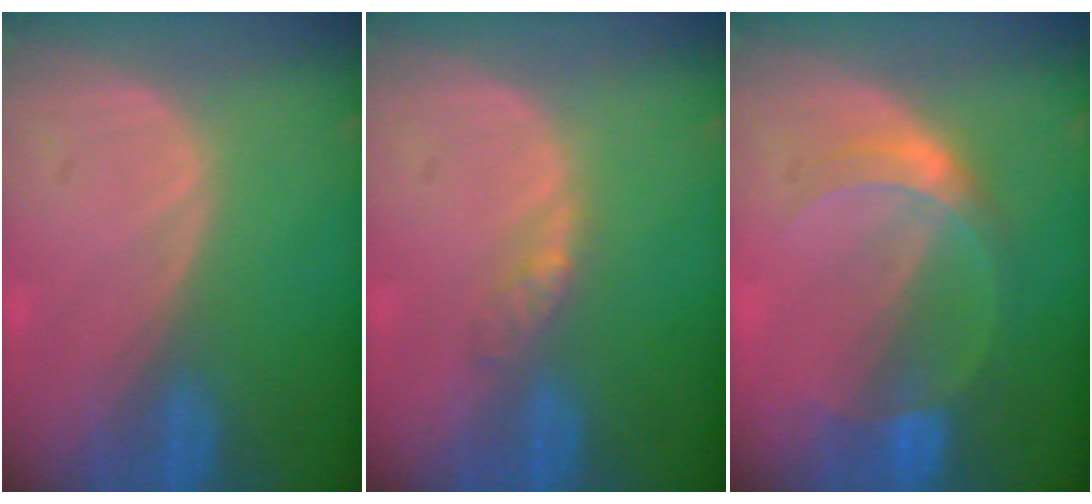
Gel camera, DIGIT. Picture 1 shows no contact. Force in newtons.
{"total": 2.2, "press": 1.9, "slide": 1.2}
{"total": 5.0, "press": 4.8, "slide": 1.3}